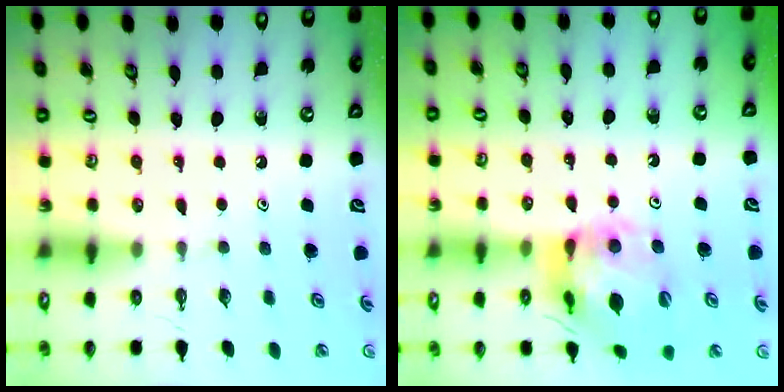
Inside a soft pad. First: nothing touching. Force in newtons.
{"total": 15.4, "press": 15.3, "slide": 1.5}